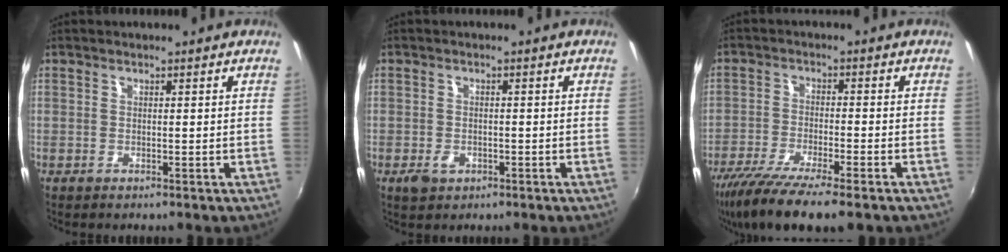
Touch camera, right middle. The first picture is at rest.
{"total": 3.2, "force": [-1.7, 2.1, 1.6], "torque": [-0.034, -0.004, -0.026]}
{"total": 12.9, "force": [-9.8, 1.7, 8.2], "torque": [-0.172, -0.044, -0.169]}